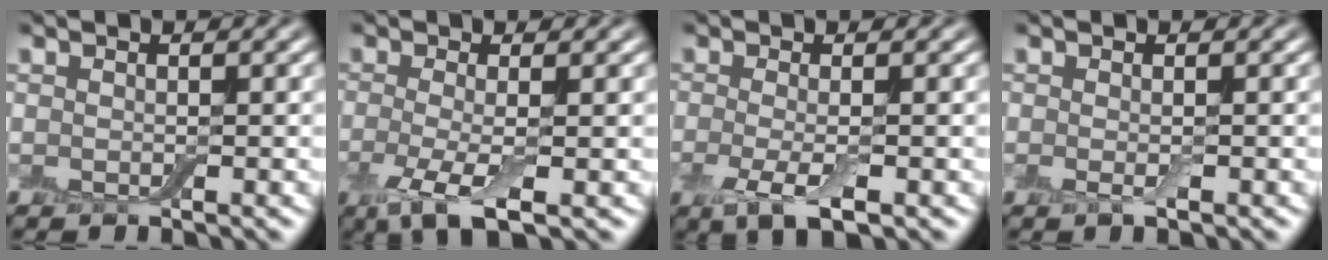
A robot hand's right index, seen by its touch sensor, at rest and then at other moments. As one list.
[{"total": 4.0, "force": [-1.3, 1.1, 3.7], "torque": [-0.078, -0.009, -0.028]}, {"total": 3.4, "force": [-1.0, 1.1, 3.0], "torque": [-0.064, -0.009, -0.023]}, {"total": 0.9, "force": [-0.2, 0.2, 0.8], "torque": [-0.017, -0.004, -0.005]}]